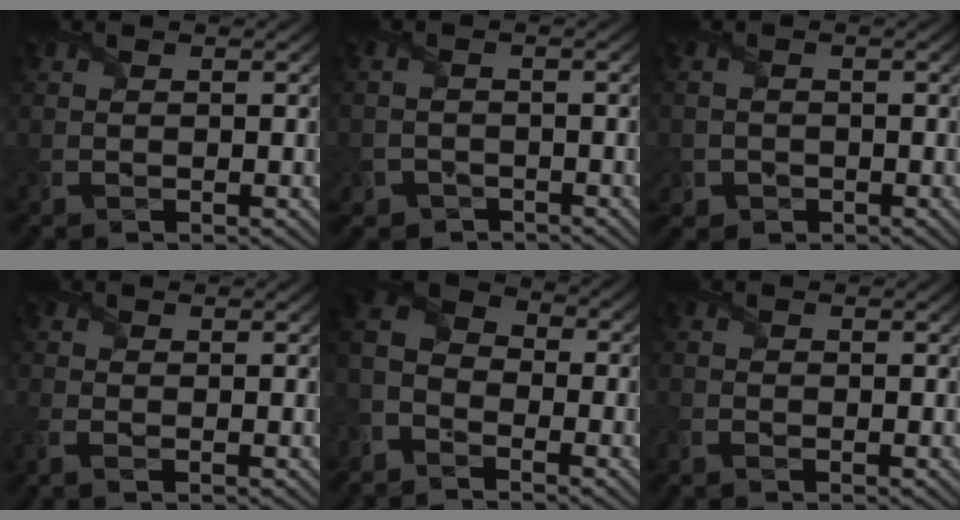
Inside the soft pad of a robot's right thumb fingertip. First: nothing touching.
{"total": 3.1, "force": [-2.3, 2.0, 0.3], "torque": [-0.008, 0.000, -0.047]}
{"total": 2.2, "force": [-1.2, 1.8, 0.4], "torque": [-0.011, -0.006, -0.023]}
{"total": 1.6, "force": [-0.7, 0.6, 1.4], "torque": [-0.035, -0.004, -0.017]}
{"total": 6.8, "force": [-4.3, 4.2, 3.2], "torque": [-0.075, -0.009, -0.097]}
{"total": 0.7, "force": [-0.7, 0.1, 0.2], "torque": [-0.003, -0.002, -0.016]}